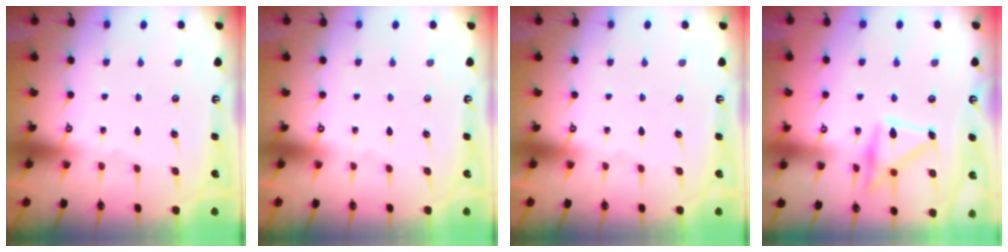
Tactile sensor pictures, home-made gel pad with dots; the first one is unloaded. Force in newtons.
{"total": 0.0}
{"total": 0.0}
{"total": 16.8, "press": 16.8, "slide": 1.0}